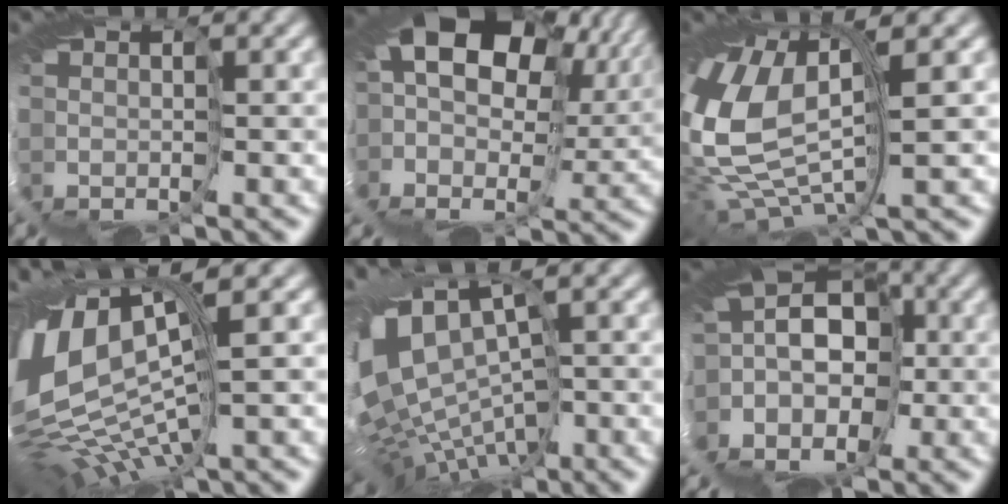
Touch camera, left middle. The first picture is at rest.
{"total": 13.3, "force": [4.1, 8.4, 9.4], "torque": [-0.215, 0.021, 0.065]}
{"total": 8.8, "force": [1.1, 3.3, 8.1], "torque": [-0.229, -0.010, 0.034]}
{"total": 9.9, "force": [1.7, 3.3, 9.2], "torque": [-0.236, -0.009, 0.058]}
{"total": 8.5, "force": [-2.2, 3.7, 7.3], "torque": [-0.159, 0.005, 0.005]}
{"total": 6.9, "force": [-2.9, 5.3, 3.3], "torque": [-0.086, 0.020, -0.064]}